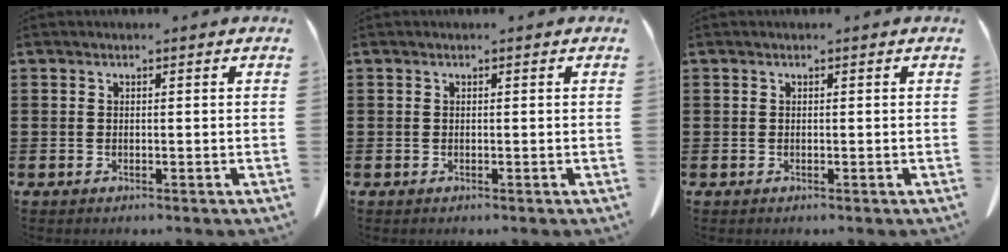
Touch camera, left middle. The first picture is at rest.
{"total": 0.0}
{"total": 0.0}